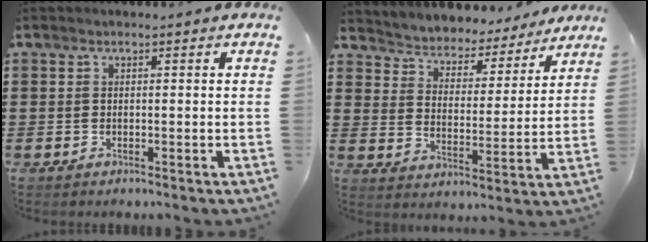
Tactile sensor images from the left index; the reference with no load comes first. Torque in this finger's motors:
{"motor_torque": [2.14, 0.00, 0.55, 0.03]}